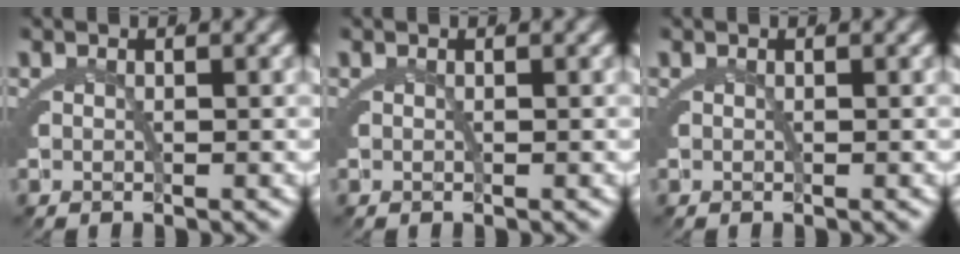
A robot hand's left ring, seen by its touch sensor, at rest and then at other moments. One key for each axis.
{"total": 0.0}
{"total": 0.0}